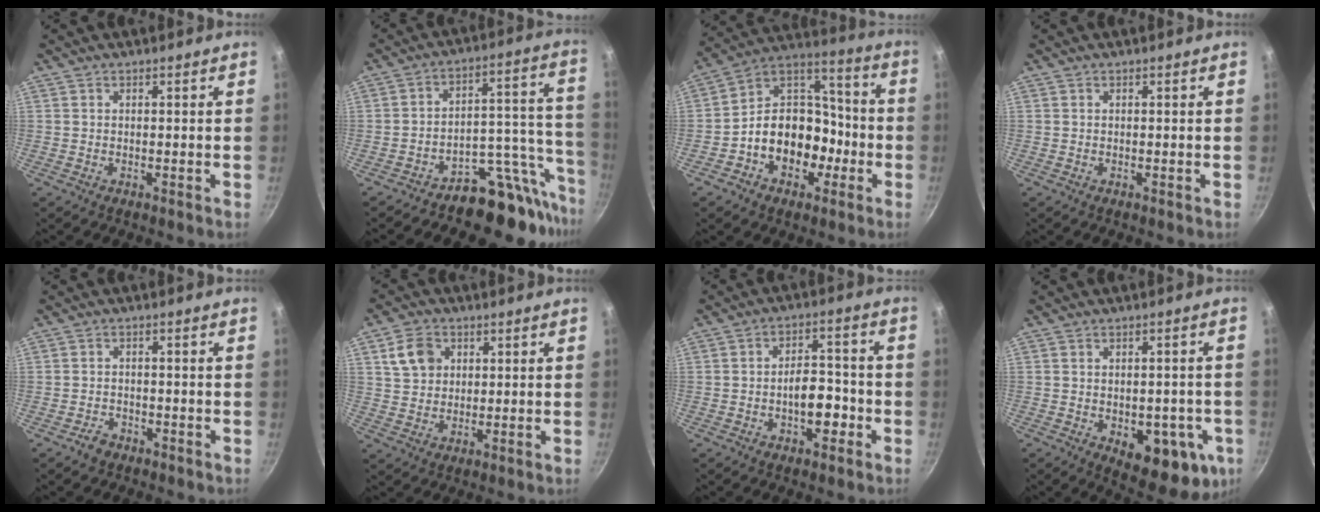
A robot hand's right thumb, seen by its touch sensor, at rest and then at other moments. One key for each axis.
{"total": 14.4, "fx": -11.6, "fy": 6.6, "fz": 5.4, "tx": 0.014, "ty": 0.110, "tz": -0.183}
{"total": 16.6, "fx": -5.4, "fy": 12.8, "fz": 9.1, "tx": -0.094, "ty": 0.066, "tz": -0.091}
{"total": 0.0}
{"total": 2.5, "fx": -1.8, "fy": 1.5, "fz": 0.8, "tx": -0.010, "ty": 0.021, "tz": -0.026}
{"total": 7.2, "fx": 2.5, "fy": 5.7, "fz": 3.6, "tx": -0.045, "ty": 0.002, "tz": 0.045}
{"total": 7.8, "fx": -2.7, "fy": 4.2, "fz": 5.9, "tx": -0.058, "ty": 0.032, "tz": -0.043}
{"total": 15.4, "fx": -4.4, "fy": 8.0, "fz": 12.3, "tx": -0.112, "ty": -0.013, "tz": -0.046}